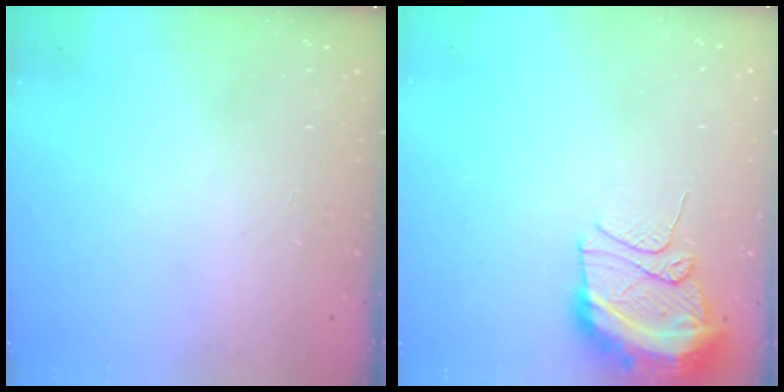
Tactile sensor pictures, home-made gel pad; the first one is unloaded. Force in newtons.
{"total": 12.4, "press": 12.3, "slide": 1.6}